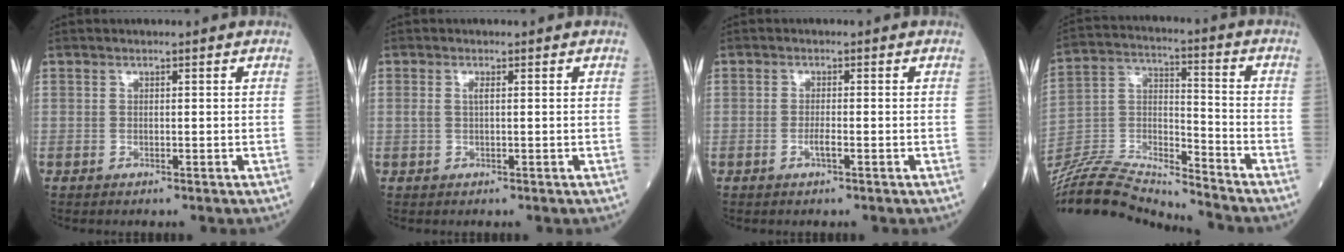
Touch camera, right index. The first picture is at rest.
{"total": 1.1, "force": [0.2, 0.1, 1.1], "torque": [-0.030, 0.003, 0.003]}
{"total": 1.4, "force": [-0.6, 0.0, 1.3], "torque": [-0.025, 0.001, -0.012]}
{"total": 18.7, "force": [-18.2, -0.1, 4.0], "torque": [-0.077, 0.021, -0.322]}